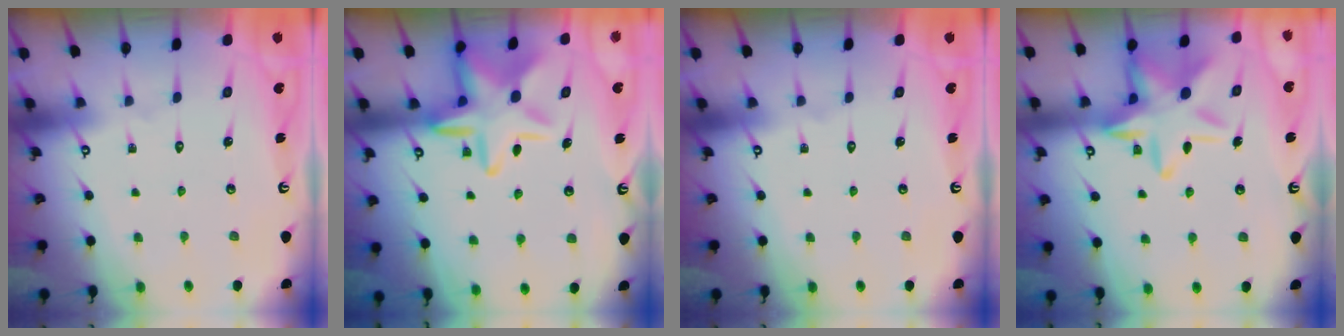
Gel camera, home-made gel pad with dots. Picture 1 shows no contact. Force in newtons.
{"total": 14.8, "press": 14.8, "slide": 1.1}
{"total": 0.0}
{"total": 17.6, "press": 17.6, "slide": 1.4}